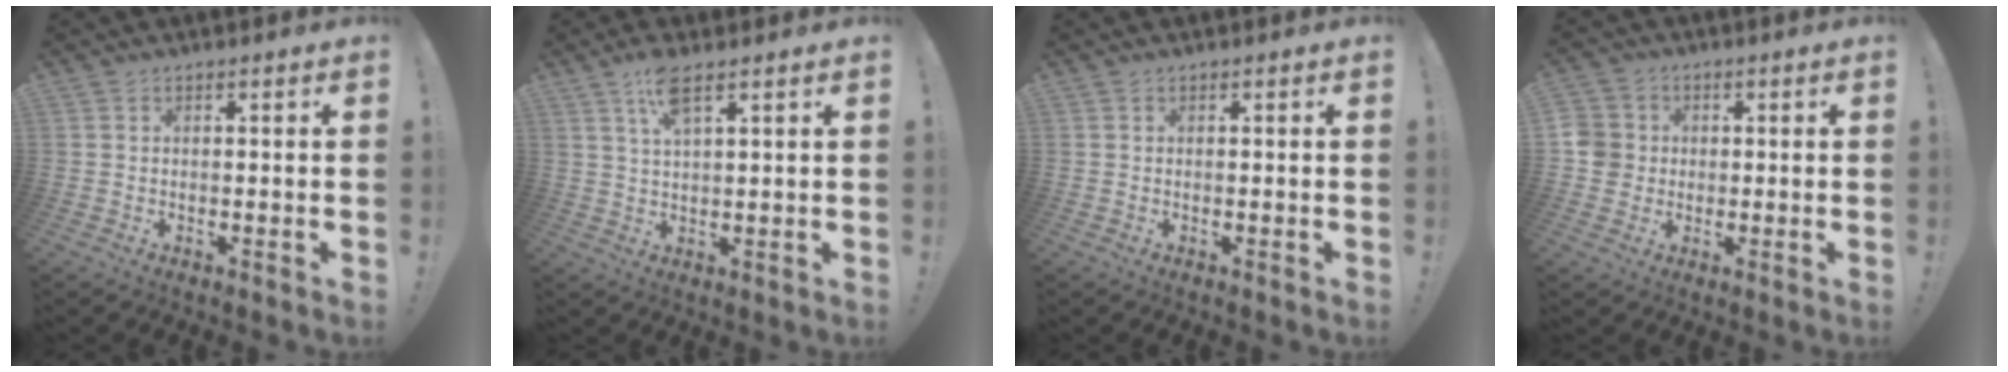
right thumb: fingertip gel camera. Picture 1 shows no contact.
{"total": 7.0, "force": [4.0, 2.1, 5.4], "torque": [-0.096, -0.009, 0.069]}
{"total": 0.0}
{"total": 6.6, "force": [0.0, 6.3, 1.9], "torque": [-0.050, 0.005, -0.001]}